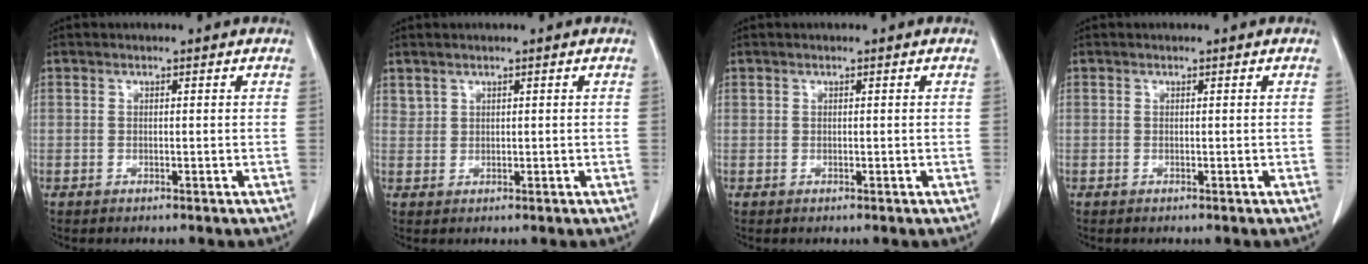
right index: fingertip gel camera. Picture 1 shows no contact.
{"total": 1.1, "force": [0.9, 0.6, 0.1], "torque": [0.001, 0.003, 0.020]}
{"total": 0.0}
{"total": 0.0}